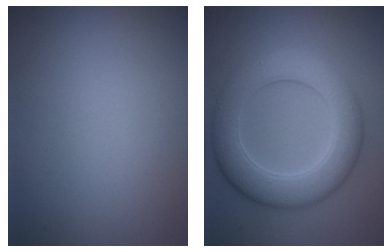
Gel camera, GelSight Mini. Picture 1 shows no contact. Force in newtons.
{"total": 7.0, "press": 7.0, "slide": 0.1}